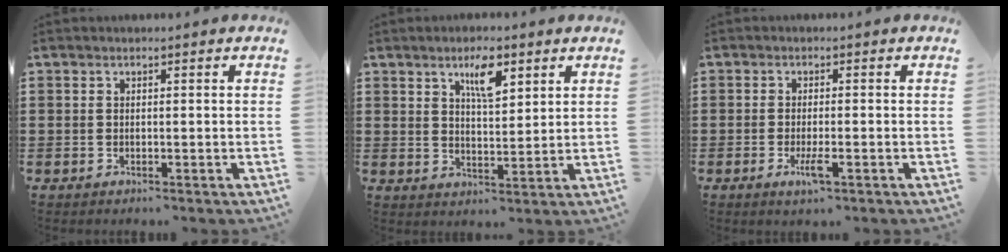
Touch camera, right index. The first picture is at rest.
{"total": 5.7, "force": [3.3, 1.8, 4.3], "torque": [-0.069, -0.002, 0.050]}
{"total": 3.2, "force": [-1.4, 0.5, 2.8], "torque": [-0.067, -0.012, -0.029]}